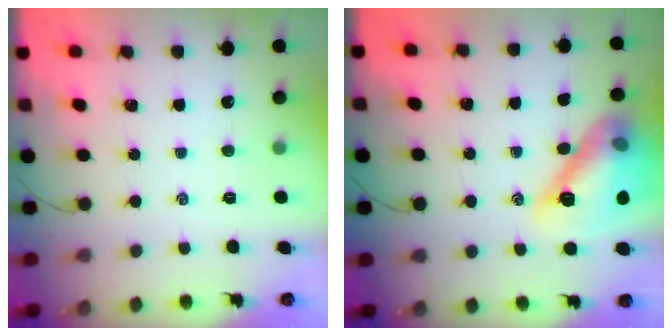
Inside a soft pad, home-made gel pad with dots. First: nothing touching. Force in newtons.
{"total": 18.3, "press": 18.2, "slide": 1.6}